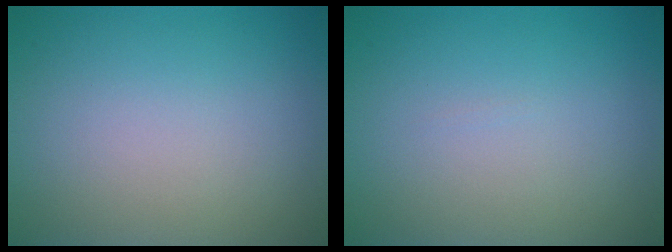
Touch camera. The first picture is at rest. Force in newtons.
{"total": 0.0}